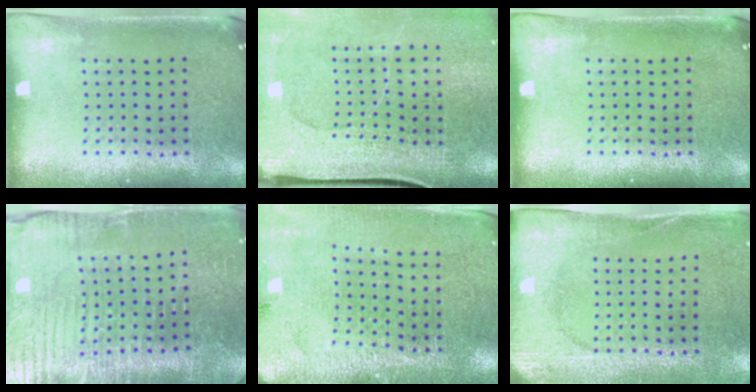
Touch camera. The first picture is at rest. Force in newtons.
{"total": 3.8, "press": 3.1, "slide": 2.1}
{"total": 0.0}
{"total": 4.0, "press": 3.9, "slide": 1.0}
{"total": 2.8, "press": 2.8, "slide": 0.2}
{"total": 2.7, "press": 2.3, "slide": 1.3}